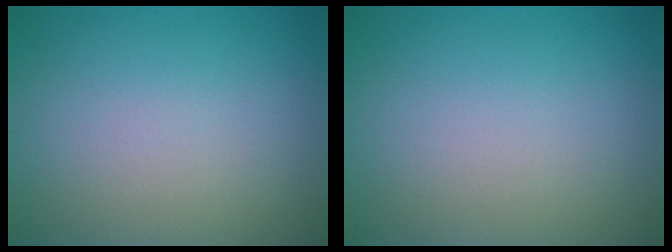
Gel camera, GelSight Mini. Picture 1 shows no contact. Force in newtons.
{"total": 0.0}